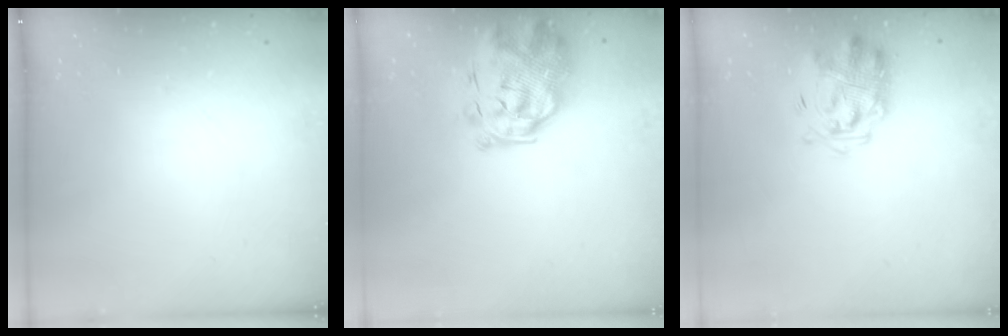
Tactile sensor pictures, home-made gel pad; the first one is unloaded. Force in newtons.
{"total": 3.5, "press": 3.2, "slide": 1.5}
{"total": 3.8, "press": 3.3, "slide": 1.7}